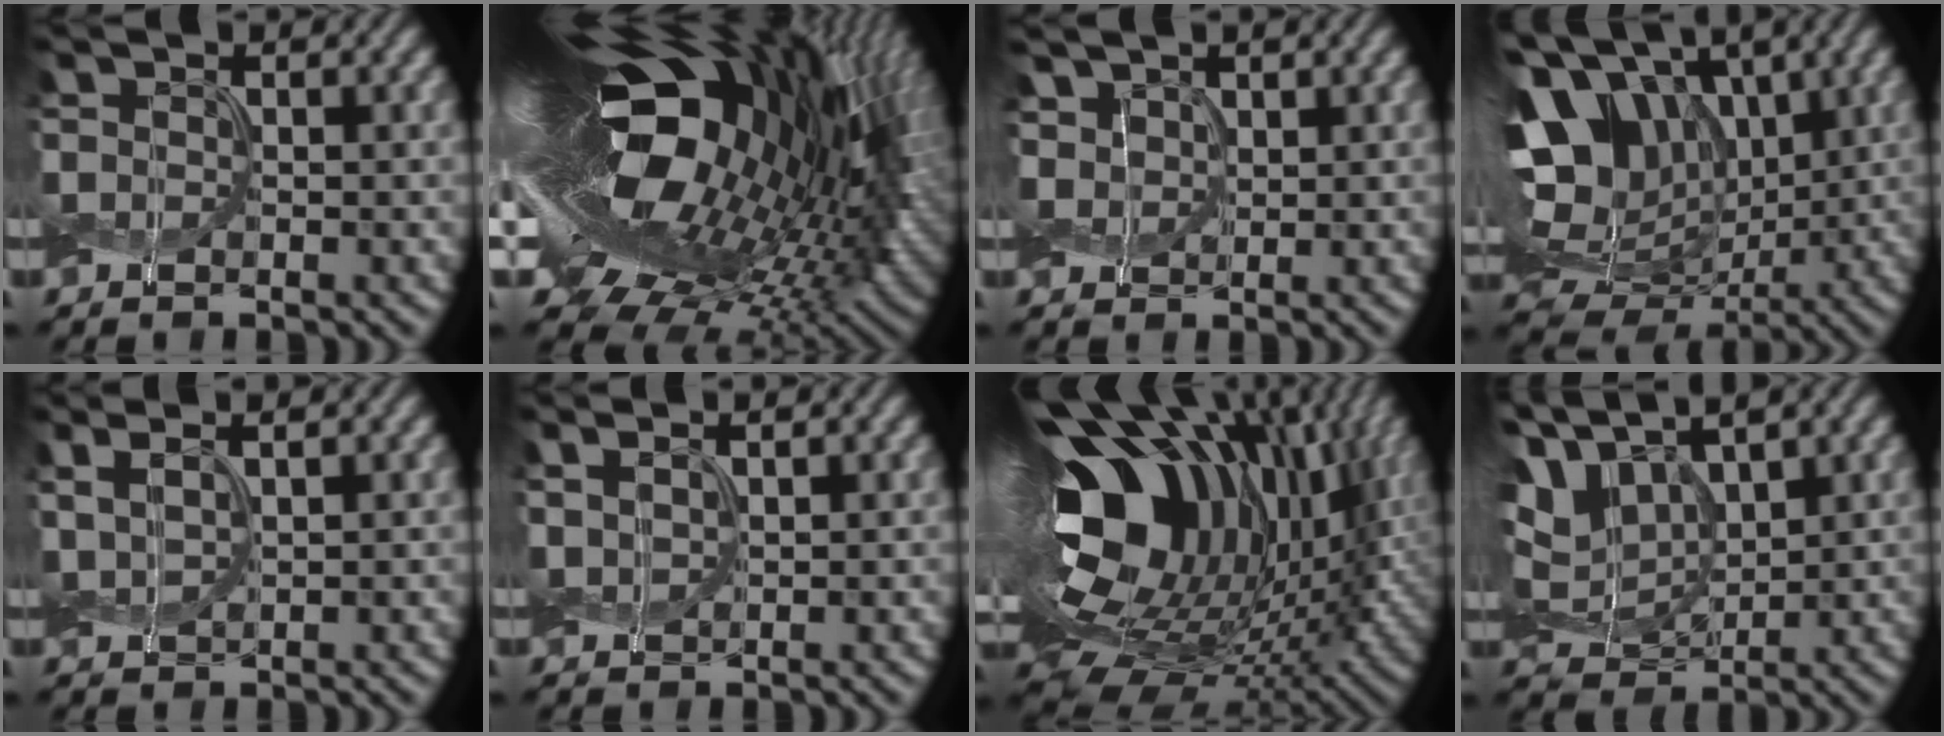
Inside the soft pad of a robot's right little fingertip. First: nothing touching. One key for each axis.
{"total": 21.7, "fx": 2.2, "fy": 11.6, "fz": 18.2, "tx": -0.315, "ty": -0.024, "tz": 0.025}
{"total": 2.7, "fx": 1.5, "fy": 1.9, "fz": 1.1, "tx": -0.034, "ty": 0.007, "tz": 0.025}
{"total": 15.9, "fx": 4.1, "fy": 11.1, "fz": 10.6, "tx": -0.212, "ty": 0.024, "tz": 0.092}
{"total": 2.7, "fx": 1.2, "fy": 1.1, "fz": 2.1, "tx": -0.054, "ty": 0.010, "tz": 0.026}
{"total": 1.6, "fx": 0.9, "fy": 0.8, "fz": 1.1, "tx": -0.027, "ty": 0.004, "tz": 0.020}
{"total": 19.9, "fx": 3.8, "fy": 12.0, "fz": 15.4, "tx": -0.266, "ty": -0.008, "tz": 0.076}
{"total": 7.7, "fx": 3.3, "fy": 4.8, "fz": 4.9, "tx": -0.126, "ty": 0.014, "tz": 0.057}